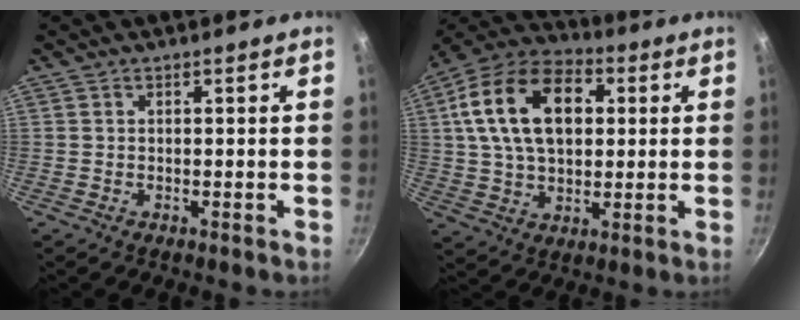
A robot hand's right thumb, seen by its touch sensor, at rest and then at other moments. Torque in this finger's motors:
{"motor_torque": [0.72, 4.25, 1.27, -0.31, 0.20]}